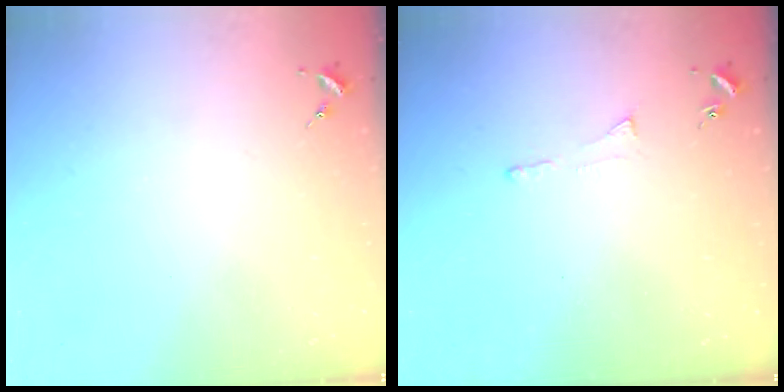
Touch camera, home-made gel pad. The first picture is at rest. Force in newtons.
{"total": 3.0, "press": 2.9, "slide": 0.5}